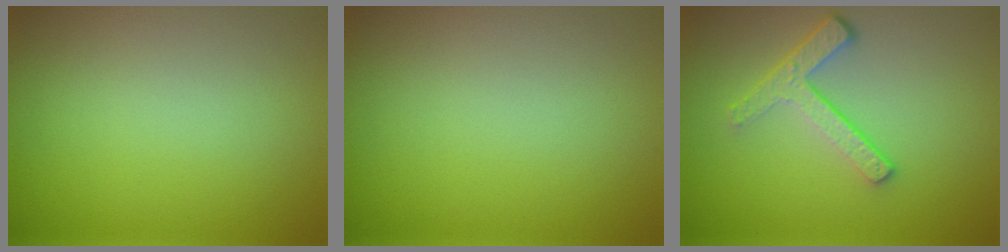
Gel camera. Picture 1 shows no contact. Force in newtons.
{"total": 0.0}
{"total": 3.5, "press": 2.5, "slide": 2.5}